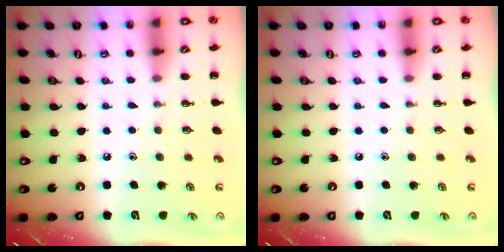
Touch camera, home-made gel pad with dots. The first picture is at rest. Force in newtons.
{"total": 0.0}